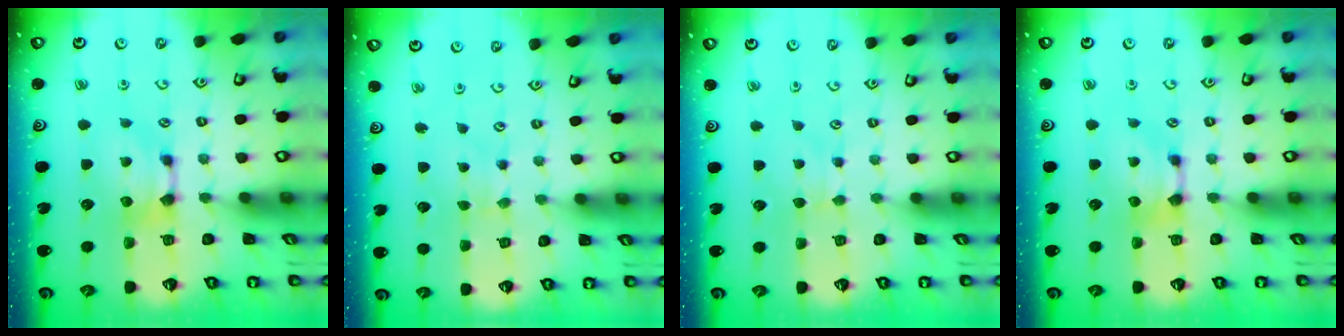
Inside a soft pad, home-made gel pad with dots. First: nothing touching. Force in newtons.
{"total": 2.0, "press": 2.0, "slide": 0.1}
{"total": 2.7, "press": 2.7, "slide": 0.4}
{"total": 0.0}